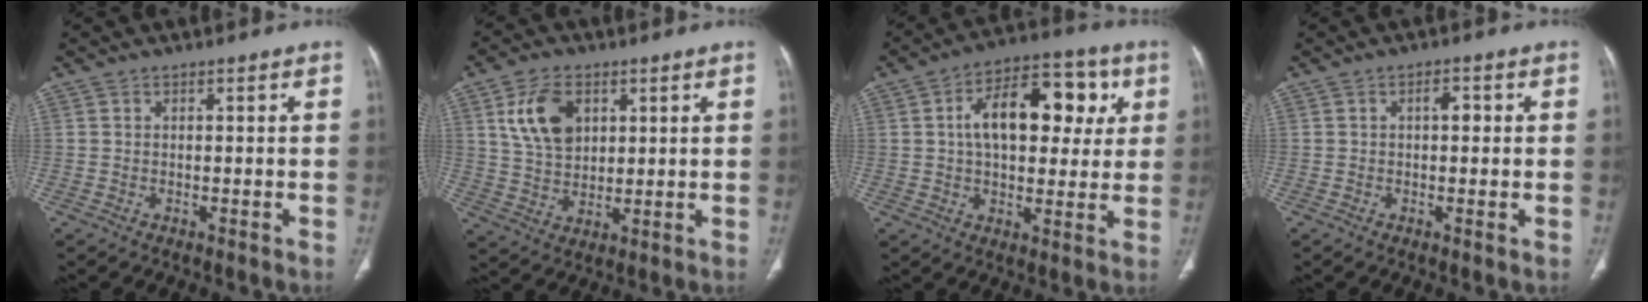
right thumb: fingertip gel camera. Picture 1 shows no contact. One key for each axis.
{"total": 9.9, "fx": 3.8, "fy": 6.5, "fz": 6.5, "tx": -0.102, "ty": -0.013, "tz": 0.078}
{"total": 17.3, "fx": 4.0, "fy": 10.0, "fz": 13.6, "tx": -0.166, "ty": 0.021, "tz": 0.055}
{"total": 3.2, "fx": 0.4, "fy": 1.3, "fz": 2.9, "tx": -0.040, "ty": 0.000, "tz": 0.003}